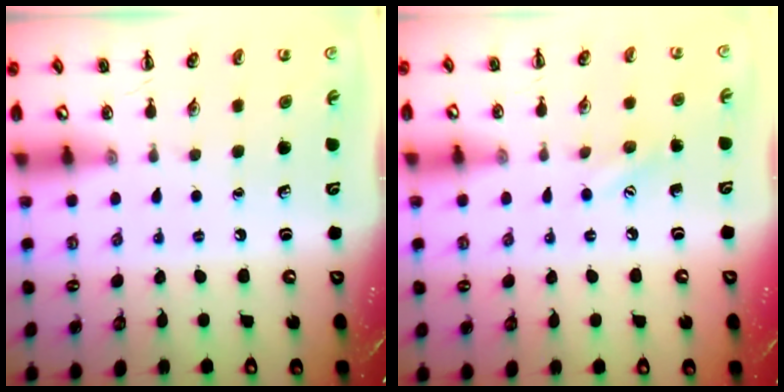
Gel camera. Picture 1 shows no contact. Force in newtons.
{"total": 7.1, "press": 6.9, "slide": 1.5}